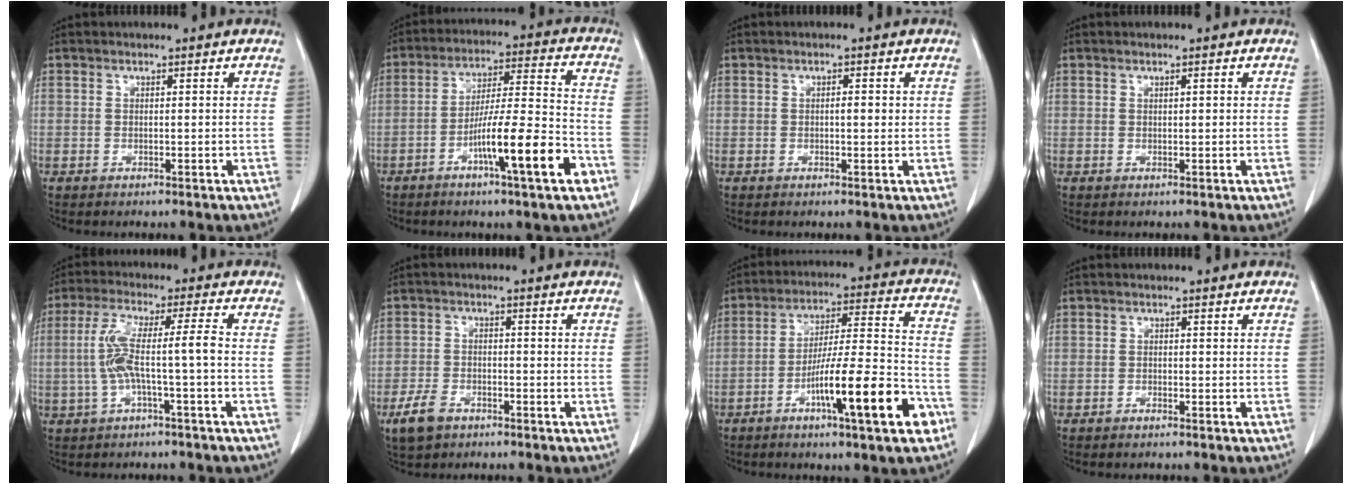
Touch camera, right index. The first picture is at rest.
{"total": 14.0, "force": [-6.3, 0.3, 12.5], "torque": [-0.207, -0.001, -0.104]}
{"total": 1.6, "force": [0.2, 0.5, 1.5], "torque": [-0.024, 0.003, 0.003]}
{"total": 0.7, "force": [0.3, 0.2, 0.6], "torque": [-0.009, 0.001, 0.004]}
{"total": 7.5, "force": [-1.2, 0.1, 7.4], "torque": [-0.154, 0.023, -0.022]}
{"total": 4.9, "force": [-3.1, 3.0, 2.4], "torque": [-0.052, 0.000, -0.053]}
{"total": 16.5, "force": [-7.4, 0.9, 14.7], "torque": [-0.239, -0.001, -0.119]}
{"total": 0.7, "force": [-0.6, 0.3, 0.3], "torque": [-0.005, 0.000, -0.010]}